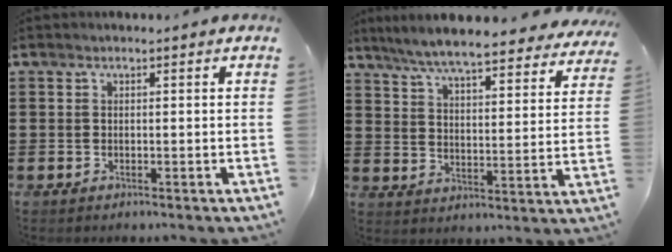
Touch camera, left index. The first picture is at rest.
{"total": 7.3, "force": [6.7, -0.1, 2.9], "torque": [-0.085, -0.043, 0.116]}